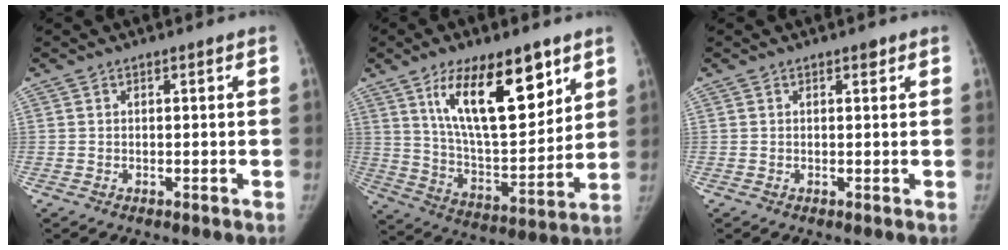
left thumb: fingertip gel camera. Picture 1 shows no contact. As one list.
[{"total": 20.3, "force": [10.6, 8.1, 15.4], "torque": [-0.204, -0.057, 0.192]}, {"total": 1.0, "force": [0.6, 0.5, 0.6], "torque": [-0.002, -0.002, 0.007]}]